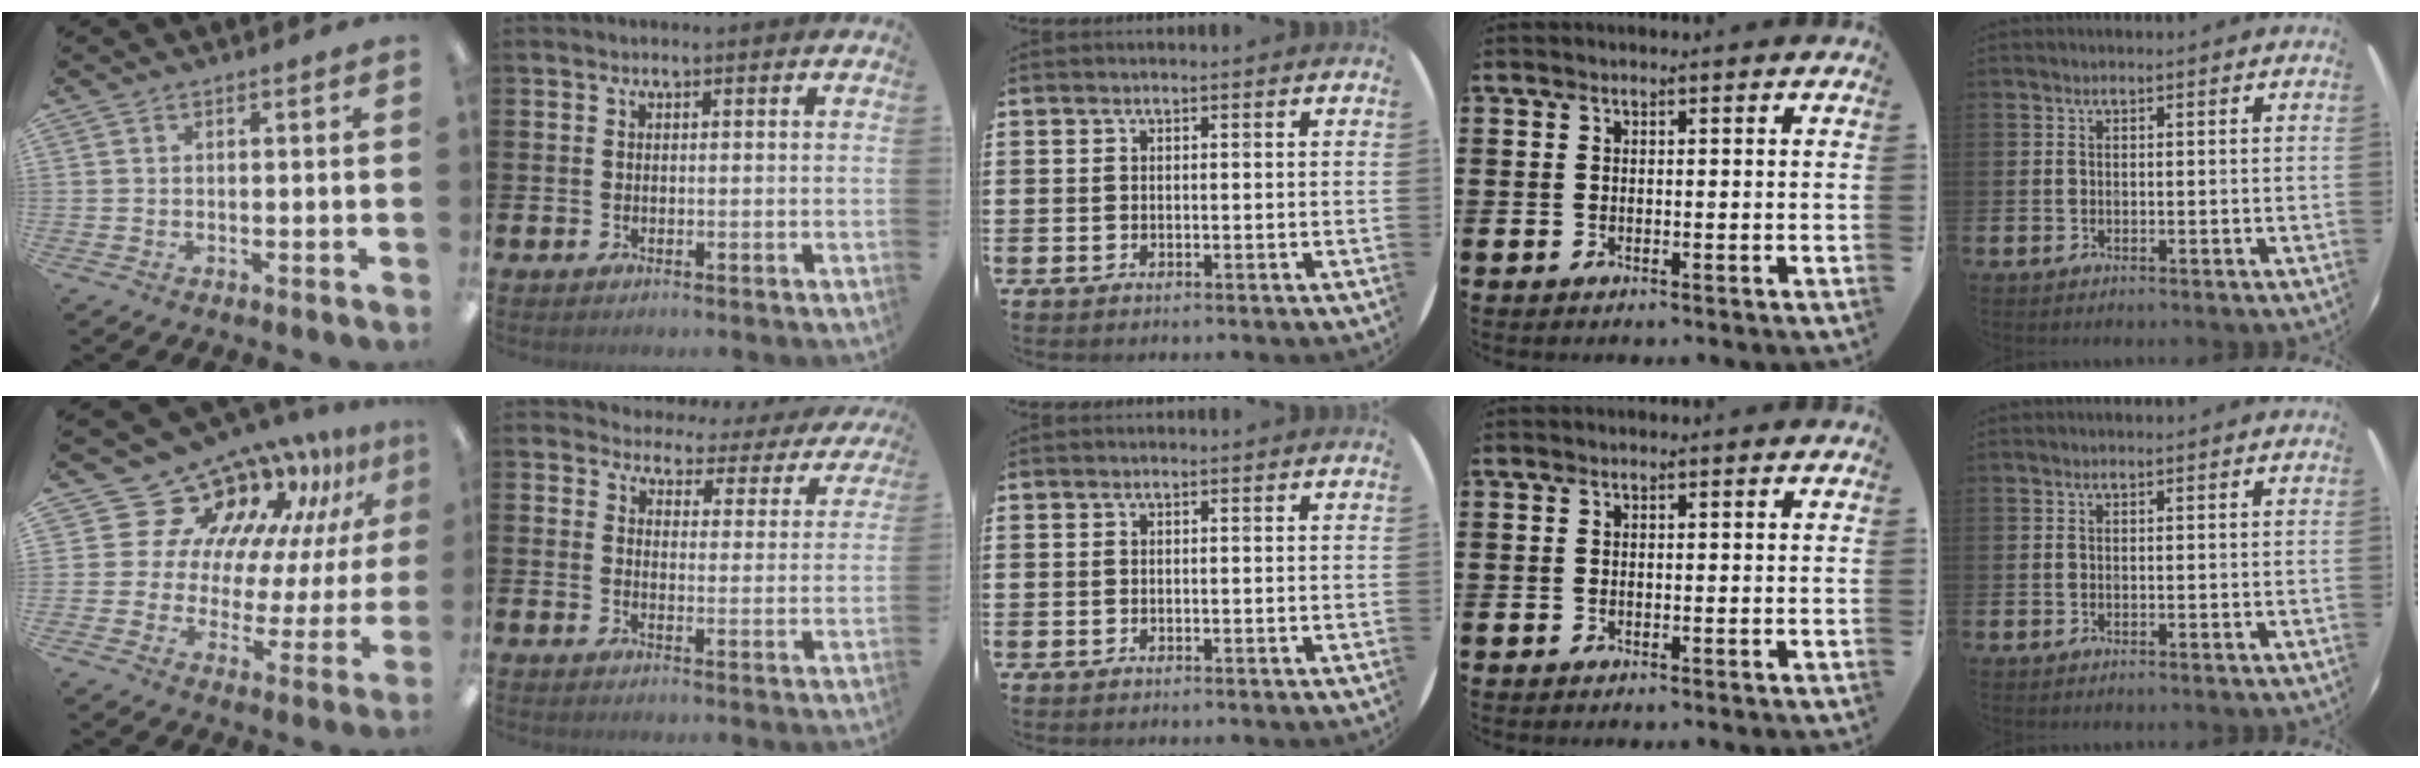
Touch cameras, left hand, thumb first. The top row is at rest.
{"thumb": {"total": 16.8, "force": [13.1, 9.4, 4.6], "torque": [-0.099, -0.109, 0.244]}, "index": {"total": 3.2, "force": [2.8, 1.4, 0.0], "torque": [-0.014, -0.034, 0.039]}}